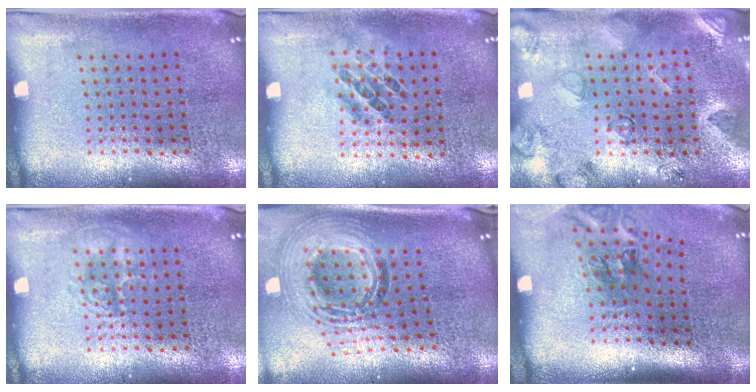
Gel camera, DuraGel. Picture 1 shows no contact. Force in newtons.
{"total": 1.0, "press": 0.7, "slide": 0.7}
{"total": 2.5, "press": 1.9, "slide": 1.6}
{"total": 1.8, "press": 1.7, "slide": 0.2}
{"total": 2.1, "press": 1.6, "slide": 1.4}
{"total": 2.1, "press": 1.3, "slide": 1.6}